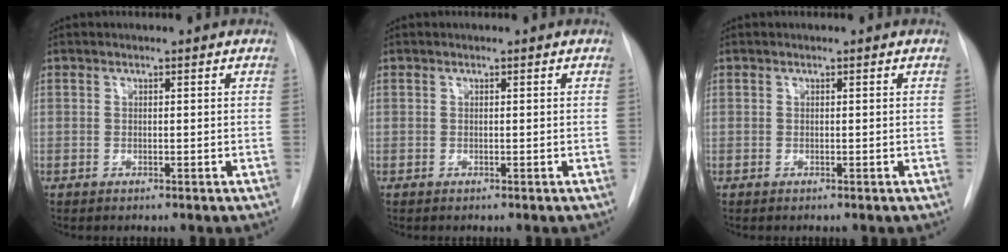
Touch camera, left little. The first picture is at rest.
{"total": 0.0}
{"total": 0.0}